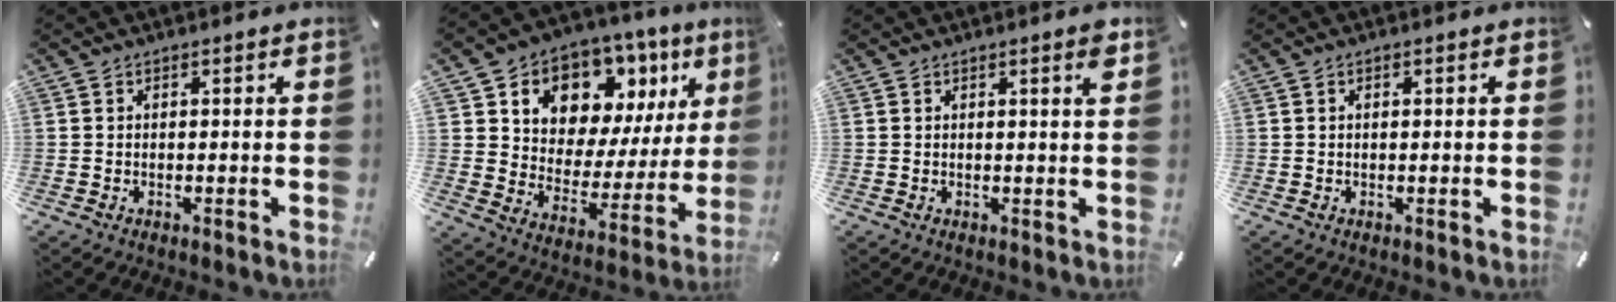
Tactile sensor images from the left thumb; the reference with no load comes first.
{"total": 10.6, "force": [7.4, 7.3, 2.2], "torque": [-0.034, -0.089, 0.131]}
{"total": 2.5, "force": [1.2, 0.3, 2.1], "torque": [-0.030, -0.005, 0.016]}
{"total": 0.7, "force": [0.1, 0.4, 0.6], "torque": [-0.011, 0.003, 0.001]}